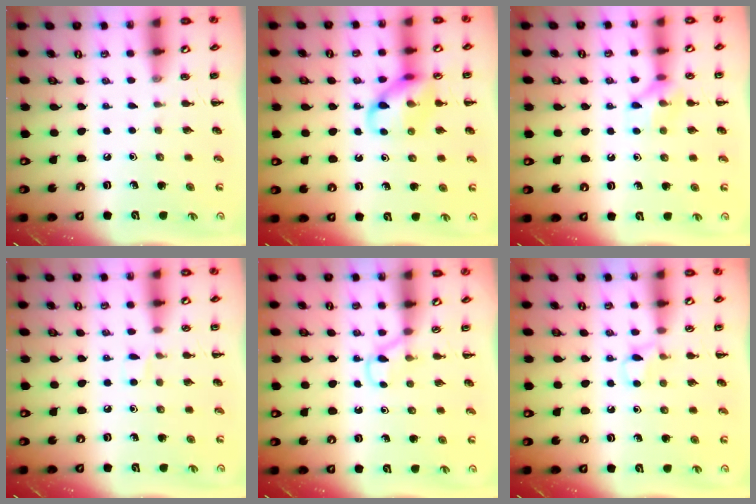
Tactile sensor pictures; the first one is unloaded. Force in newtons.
{"total": 11.7, "press": 11.7, "slide": 0.8}
{"total": 8.2, "press": 8.2, "slide": 0.7}
{"total": 3.5, "press": 3.3, "slide": 1.3}
{"total": 3.7, "press": 3.4, "slide": 1.4}
{"total": 5.5, "press": 5.2, "slide": 1.9}